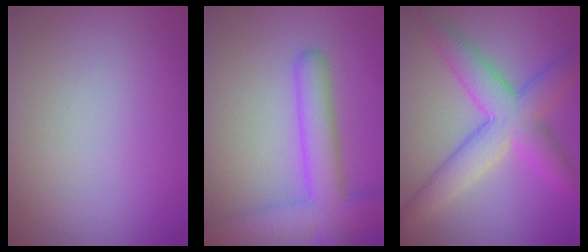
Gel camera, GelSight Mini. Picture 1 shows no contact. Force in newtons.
{"total": 6.0, "press": 6.0, "slide": 0.2}
{"total": 6.8, "press": 6.8, "slide": 0.2}